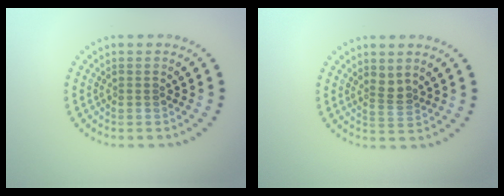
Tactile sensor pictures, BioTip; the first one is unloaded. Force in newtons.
{"total": 1.6, "press": 1.3, "slide": 1.0}